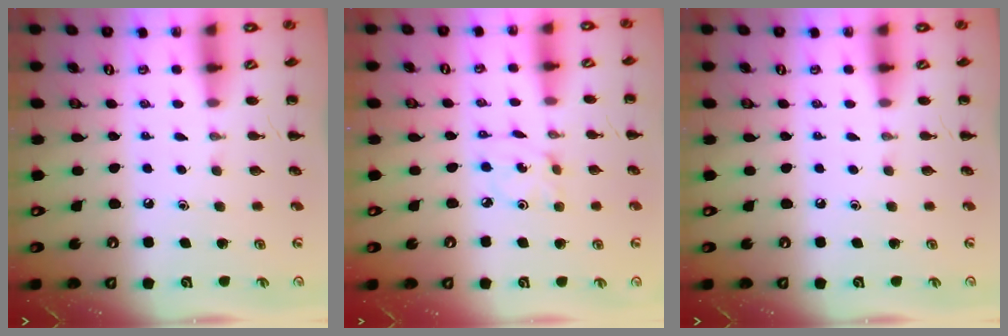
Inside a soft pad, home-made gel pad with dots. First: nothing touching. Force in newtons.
{"total": 1.8, "press": 1.7, "slide": 0.5}
{"total": 0.0}